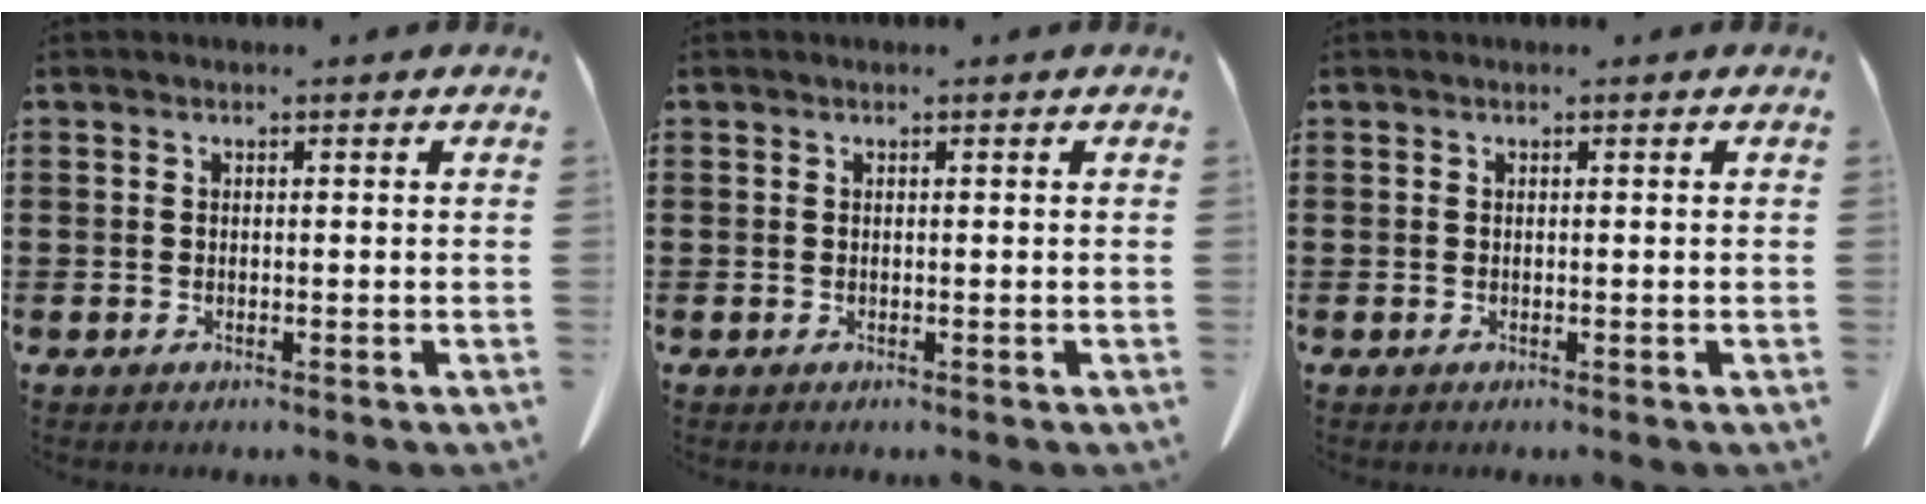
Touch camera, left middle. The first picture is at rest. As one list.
[{"total": 0.0}, {"total": 0.0}]